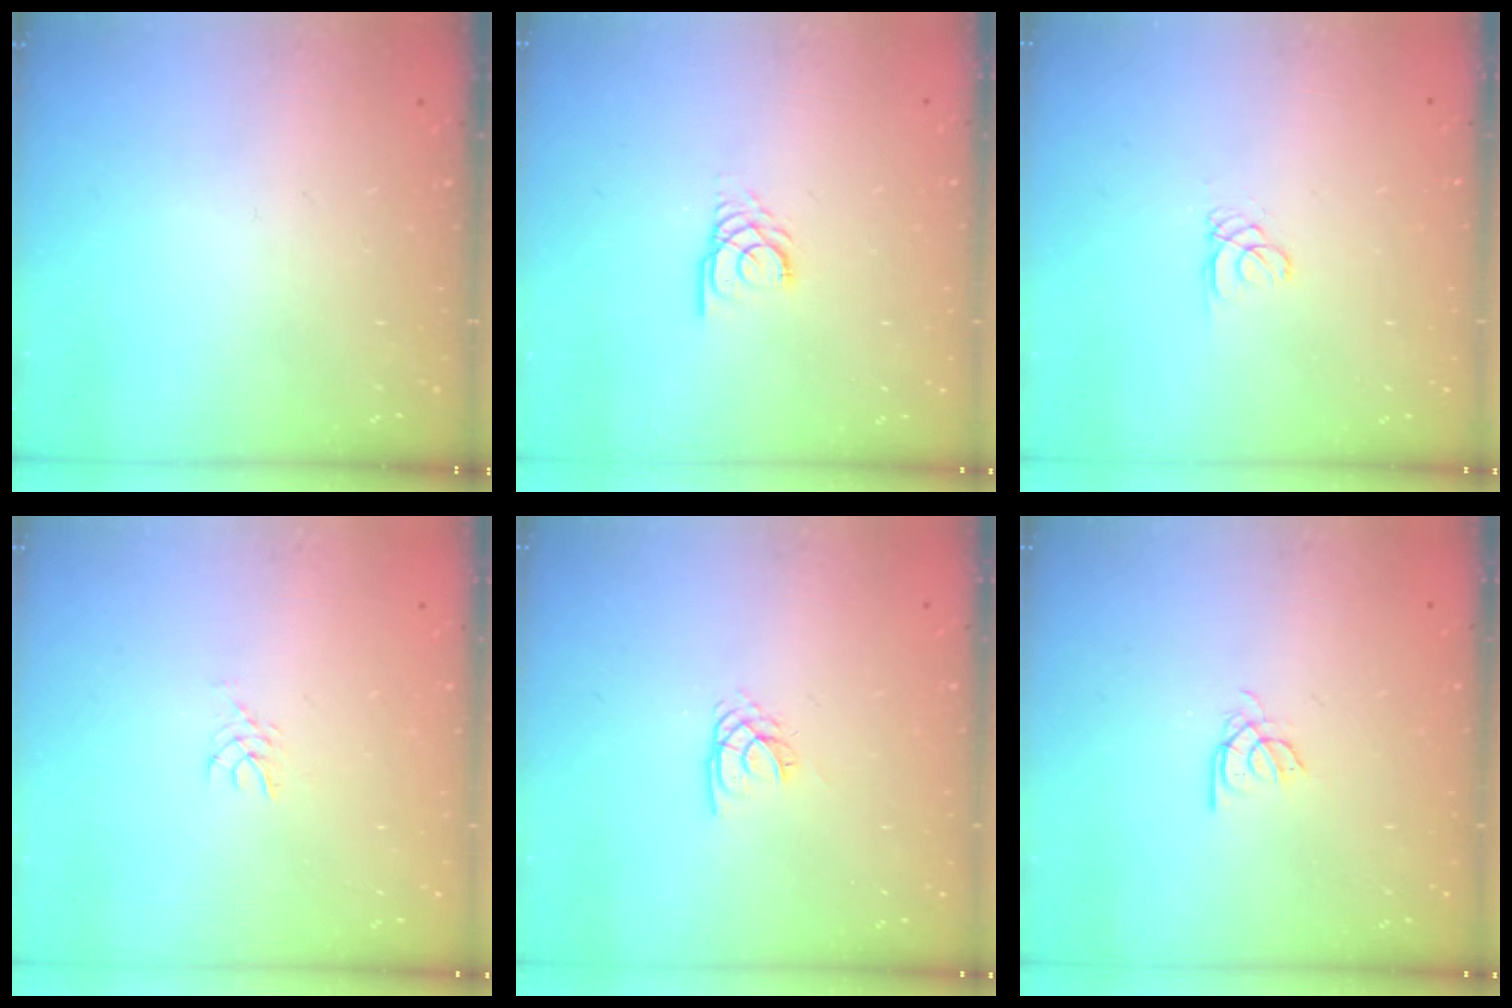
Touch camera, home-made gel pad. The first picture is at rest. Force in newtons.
{"total": 3.2, "press": 3.2, "slide": 0.2}
{"total": 0.6, "press": 0.6, "slide": 0.1}
{"total": 3.3, "press": 3.3, "slide": 0.4}
{"total": 2.2, "press": 2.2, "slide": 0.3}
{"total": 2.0, "press": 1.9, "slide": 0.4}